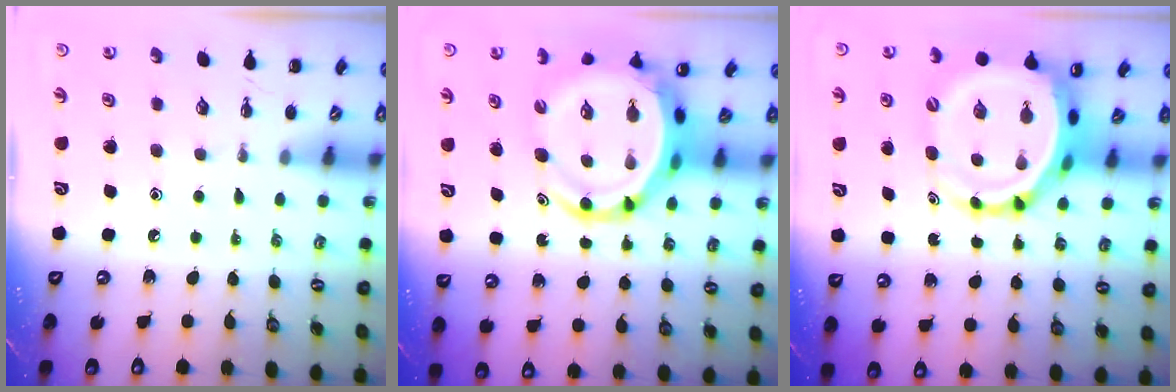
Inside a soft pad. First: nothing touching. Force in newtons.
{"total": 10.7, "press": 10.2, "slide": 3.1}
{"total": 9.2, "press": 8.7, "slide": 2.8}